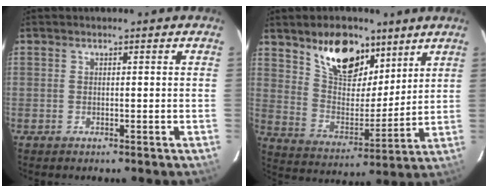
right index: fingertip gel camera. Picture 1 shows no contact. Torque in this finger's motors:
{"motor_torque": [1.08, 1.05, 0.21, 0.08]}